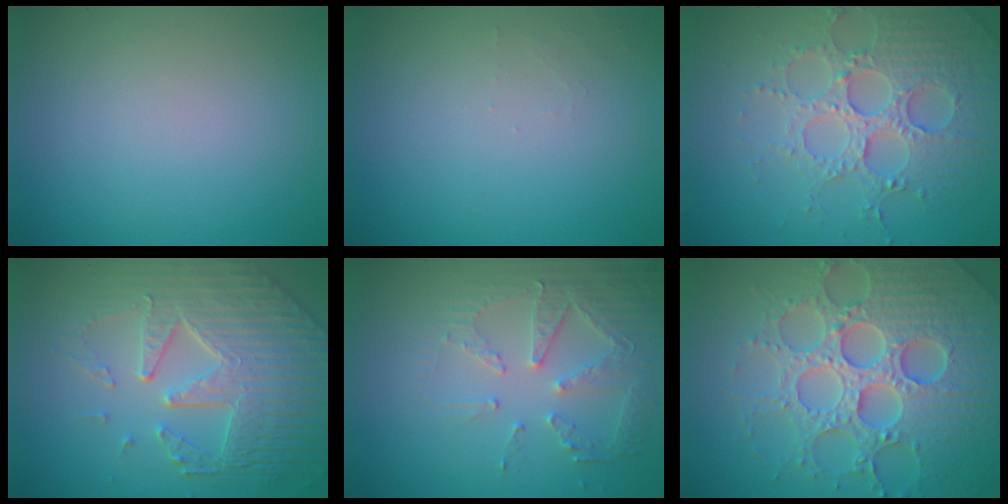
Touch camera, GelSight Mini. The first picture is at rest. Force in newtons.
{"total": 0.7, "press": 0.7, "slide": 0.1}
{"total": 4.9, "press": 4.4, "slide": 2.1}
{"total": 8.8, "press": 6.0, "slide": 6.4}
{"total": 5.2, "press": 3.8, "slide": 3.5}
{"total": 7.9, "press": 7.7, "slide": 1.8}